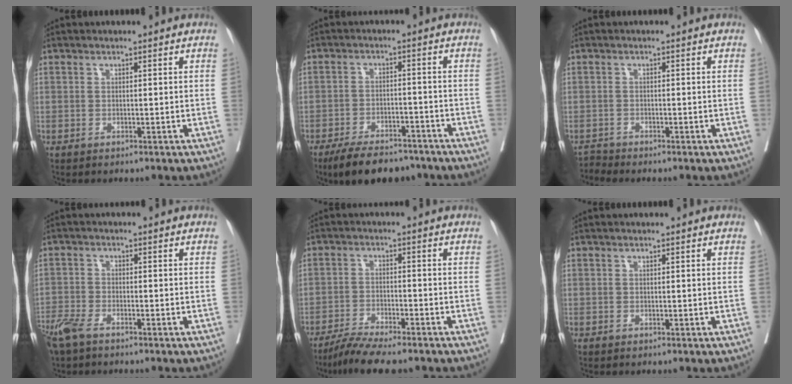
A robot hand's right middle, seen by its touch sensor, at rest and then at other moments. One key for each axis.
{"total": 10.8, "fx": -8.9, "fy": 3.7, "fz": 4.9, "tx": -0.072, "ty": -0.005, "tz": -0.138}
{"total": 1.5, "fx": -1.2, "fy": -0.7, "fz": -0.6, "tx": 0.012, "ty": -0.015, "tz": -0.024}
{"total": 4.9, "fx": -3.8, "fy": 1.4, "fz": 2.7, "tx": -0.059, "ty": -0.007, "tz": -0.076}
{"total": 8.3, "fx": -7.1, "fy": 0.5, "fz": 4.4, "tx": -0.072, "ty": -0.023, "tz": -0.118}
{"total": 0.0}